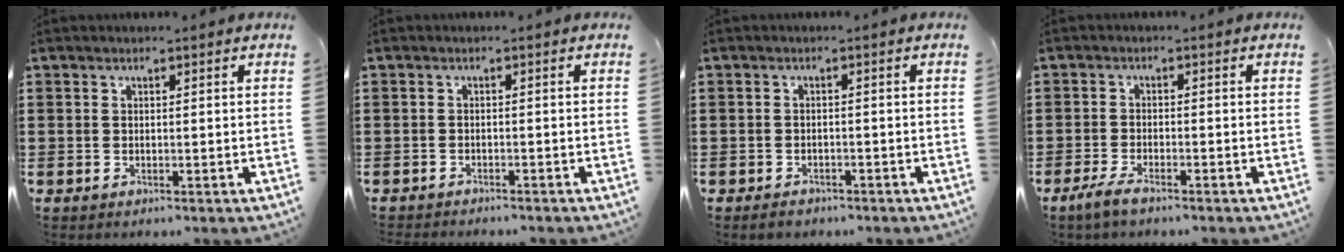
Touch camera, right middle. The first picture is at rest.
{"total": 1.0, "force": [-1.0, 0.0, 0.0], "torque": [-0.005, -0.001, -0.021]}
{"total": 1.2, "force": [-1.0, 0.5, 0.3], "torque": [-0.009, -0.002, -0.022]}
{"total": 2.4, "force": [-1.7, 0.4, 1.7], "torque": [-0.042, -0.003, -0.037]}